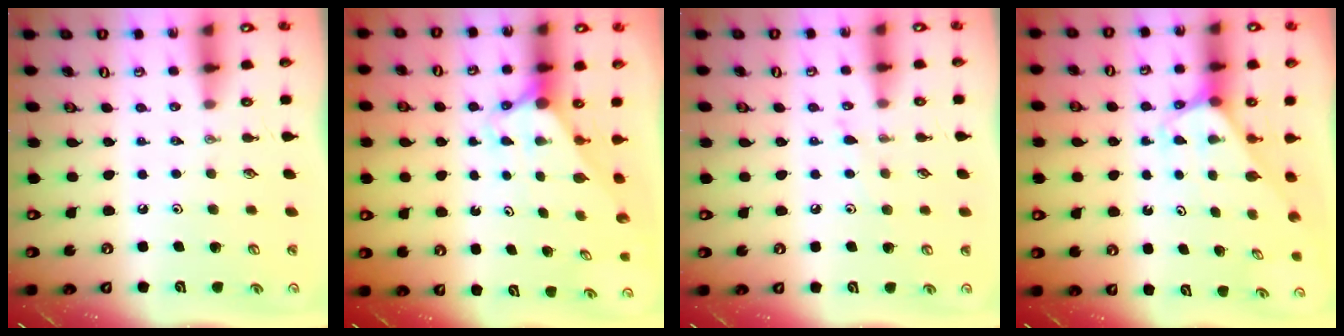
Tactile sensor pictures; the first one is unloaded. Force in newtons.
{"total": 2.7, "press": 2.7, "slide": 0.0}
{"total": 4.0, "press": 4.0, "slide": 0.6}
{"total": 2.4, "press": 2.4, "slide": 0.2}